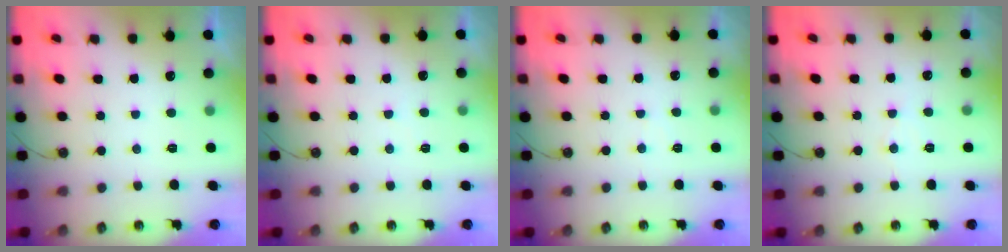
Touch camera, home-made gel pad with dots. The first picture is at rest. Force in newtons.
{"total": 1.5, "press": 1.5, "slide": 0.4}
{"total": 3.4, "press": 3.4, "slide": 0.5}
{"total": 5.2, "press": 5.2, "slide": 0.8}